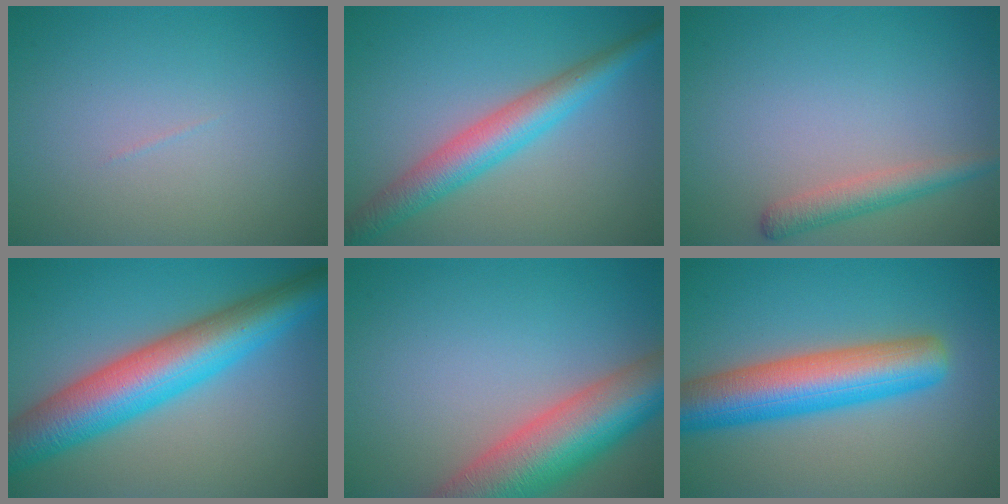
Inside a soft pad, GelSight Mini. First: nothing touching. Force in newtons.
{"total": 5.0, "press": 5.0, "slide": 0.1}
{"total": 2.4, "press": 2.4, "slide": 0.1}
{"total": 10.0, "press": 10.0, "slide": 0.3}
{"total": 10.1, "press": 10.1, "slide": 0.7}
{"total": 8.4, "press": 8.4, "slide": 0.2}